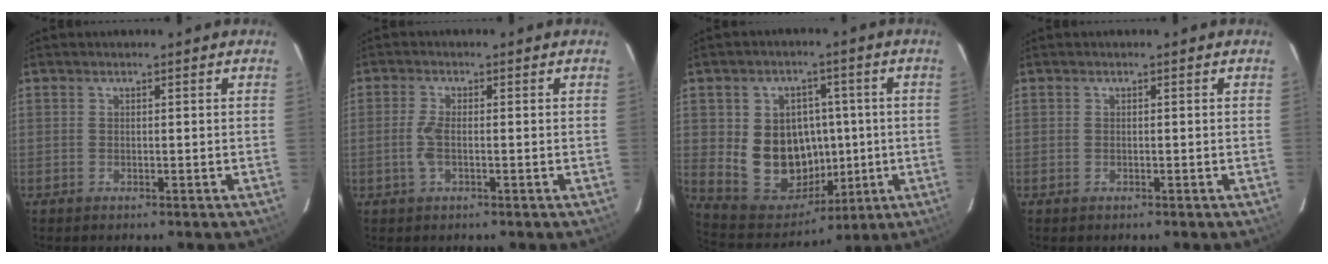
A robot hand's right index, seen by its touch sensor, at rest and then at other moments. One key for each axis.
{"total": 3.0, "fx": -0.7, "fy": 1.0, "fz": 2.8, "tx": -0.063, "ty": 0.000, "tz": -0.015}
{"total": 14.8, "fx": 0.0, "fy": 12.8, "fz": 7.3, "tx": -0.159, "ty": 0.013, "tz": 0.026}
{"total": 0.0}